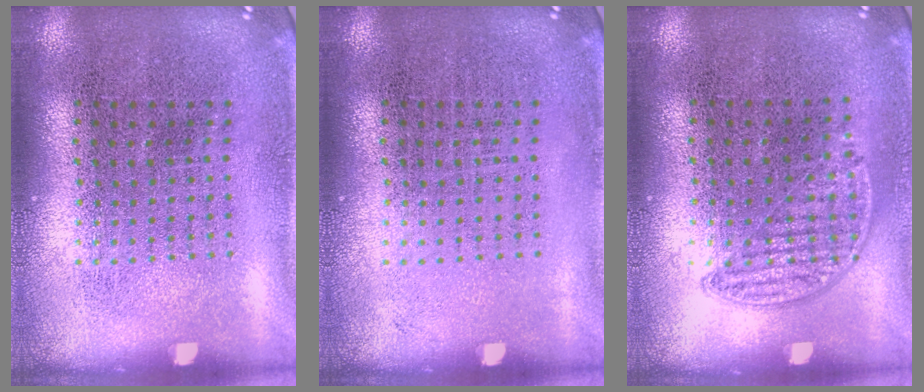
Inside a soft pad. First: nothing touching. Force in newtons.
{"total": 0.0}
{"total": 0.8, "press": 0.6, "slide": 0.5}